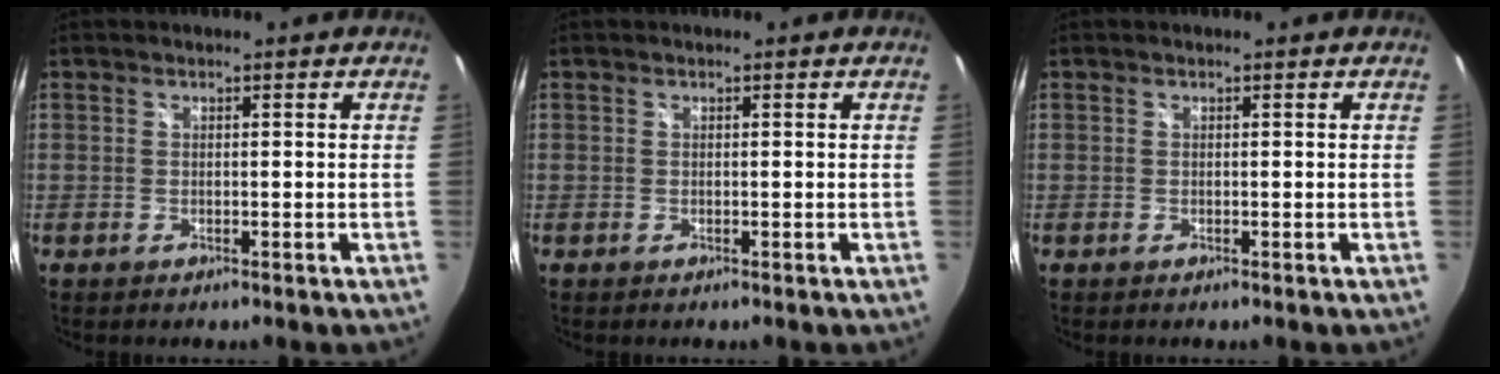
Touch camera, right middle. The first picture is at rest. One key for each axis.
{"total": 0.0}
{"total": 0.0}